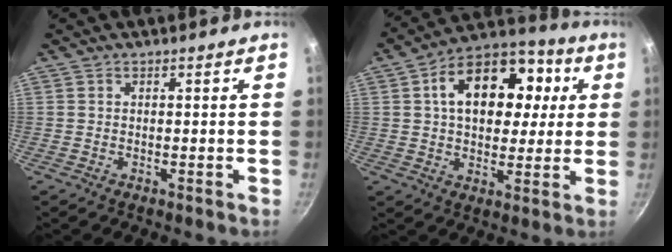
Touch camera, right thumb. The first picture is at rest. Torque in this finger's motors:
{"motor_torque": [-0.33, 2.01, 1.25, 0.42, 0.12]}